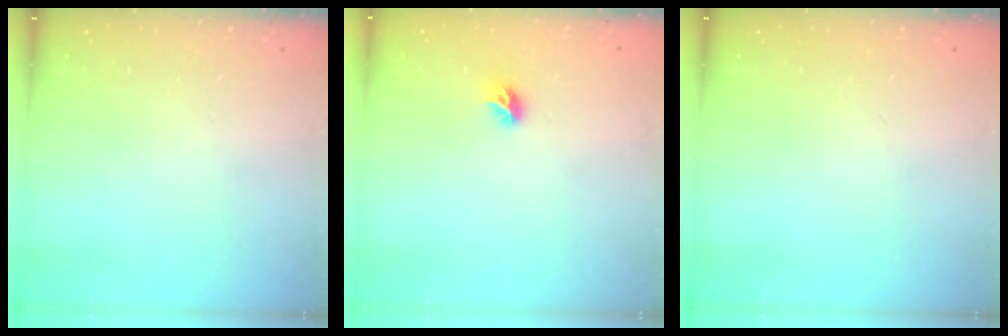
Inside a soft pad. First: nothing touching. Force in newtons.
{"total": 5.4, "press": 5.4, "slide": 0.5}
{"total": 0.0}